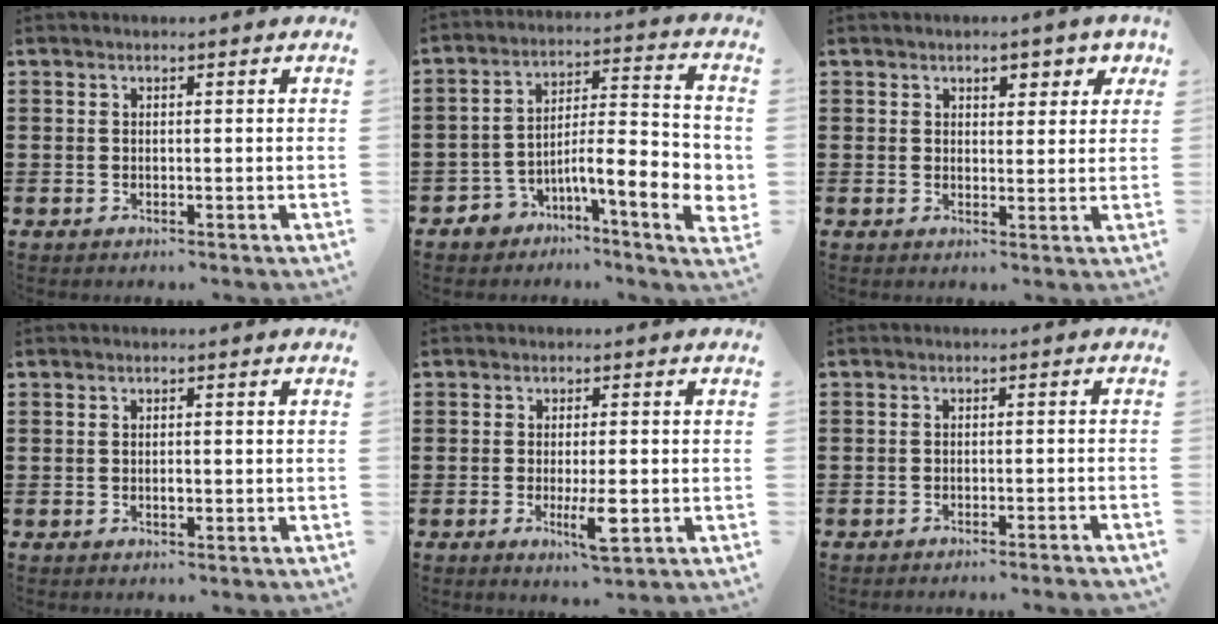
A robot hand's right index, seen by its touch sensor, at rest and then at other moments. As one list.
[{"total": 8.5, "force": [-3.5, 2.6, 7.3], "torque": [-0.117, -0.016, -0.062]}, {"total": 3.1, "force": [1.8, 1.8, 1.6], "torque": [-0.024, 0.005, 0.026]}, {"total": 1.2, "force": [-0.2, 0.4, 1.1], "torque": [-0.021, -0.003, -0.004]}, {"total": 5.2, "force": [-1.5, 0.9, 4.9], "torque": [-0.093, -0.012, -0.027]}, {"total": 1.8, "force": [-1.7, -0.3, 0.5], "torque": [-0.009, 0.002, -0.034]}]